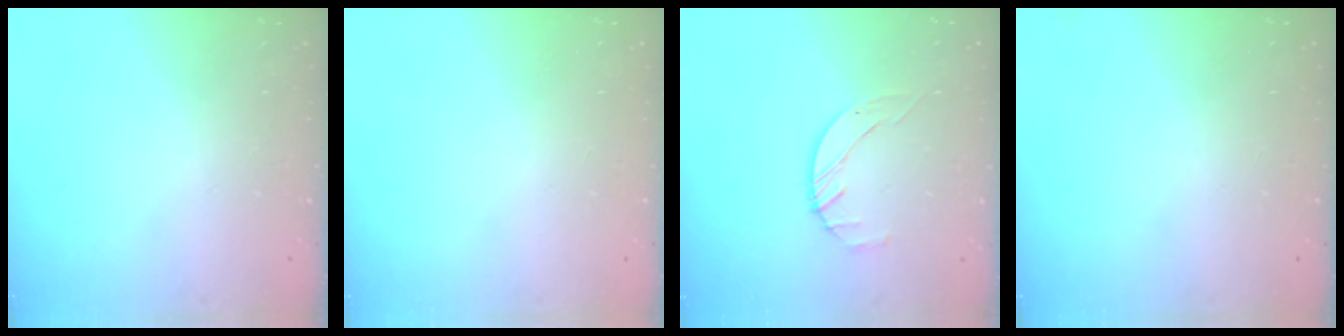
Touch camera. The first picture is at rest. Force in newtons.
{"total": 0.0}
{"total": 2.1, "press": 2.0, "slide": 0.3}
{"total": 0.0}